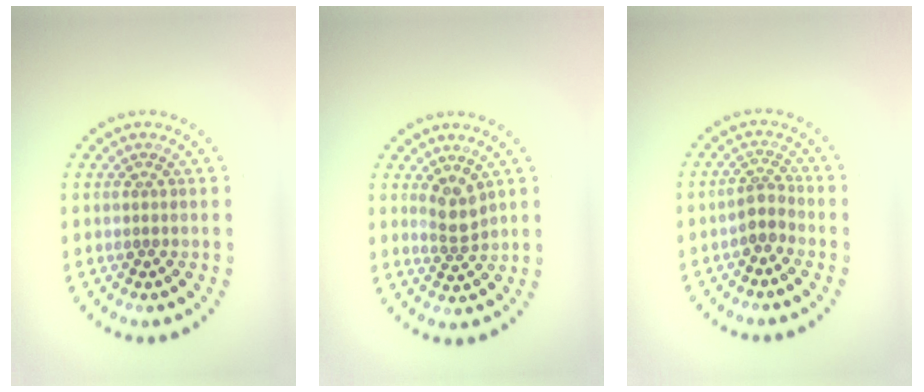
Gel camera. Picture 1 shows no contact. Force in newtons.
{"total": 2.1, "press": 1.7, "slide": 1.2}
{"total": 1.8, "press": 1.5, "slide": 1.0}